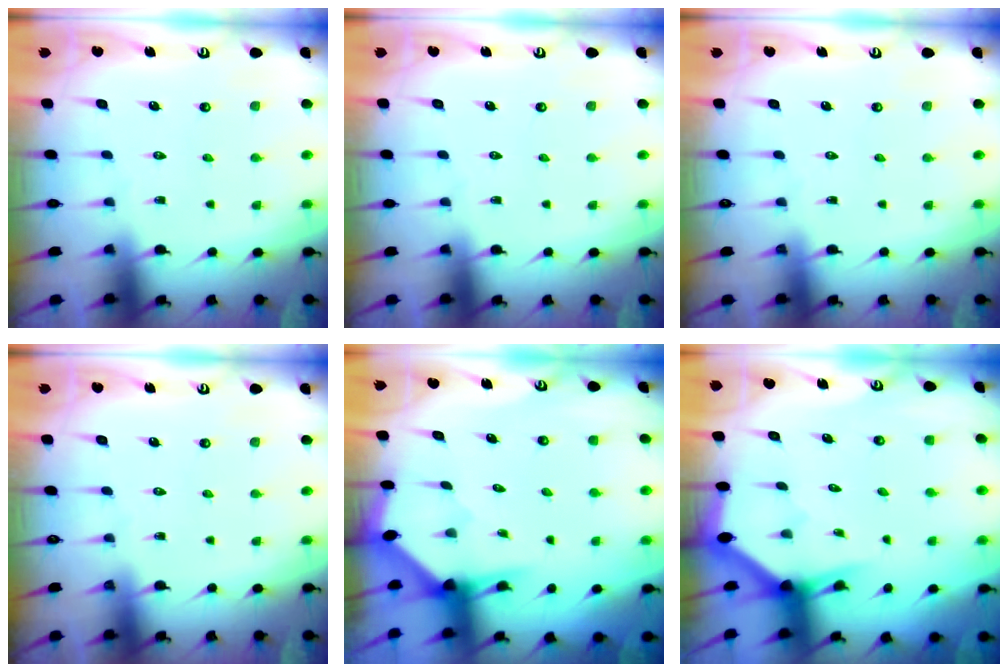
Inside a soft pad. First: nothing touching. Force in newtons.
{"total": 0.0}
{"total": 0.0}
{"total": 0.0}
{"total": 2.9, "press": 2.9, "slide": 0.2}
{"total": 2.7, "press": 2.7, "slide": 0.0}